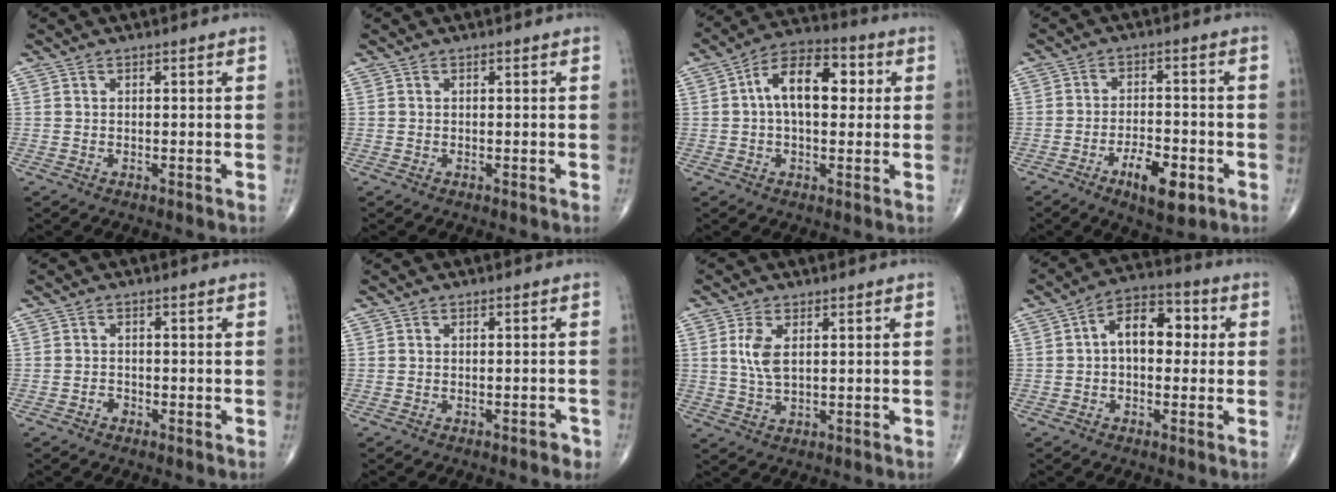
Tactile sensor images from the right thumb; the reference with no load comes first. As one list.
[{"total": 0.0}, {"total": 12.2, "force": [1.8, 6.8, 9.9], "torque": [-0.146, 0.027, 0.019]}, {"total": 8.3, "force": [-3.9, 3.4, 6.5], "torque": [-0.102, 0.018, -0.060]}, {"total": 1.2, "force": [-0.8, 0.9, 0.3], "torque": [-0.003, 0.005, -0.018]}, {"total": 1.4, "force": [-1.0, 0.7, 0.7], "torque": [-0.011, 0.008, -0.012]}, {"total": 5.0, "force": [1.2, 2.4, 4.3], "torque": [-0.094, -0.005, 0.028]}, {"total": 8.4, "force": [0.3, 5.4, 6.4], "torque": [-0.068, 0.032, -0.007]}]